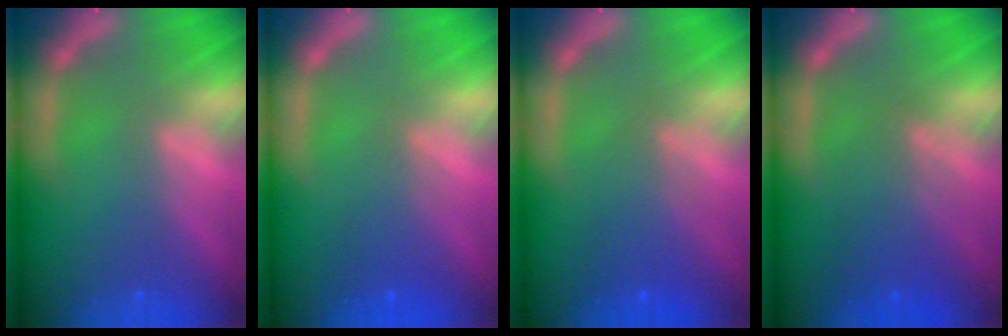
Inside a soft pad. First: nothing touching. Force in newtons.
{"total": 2.5}
{"total": 3.6}
{"total": 4.6}